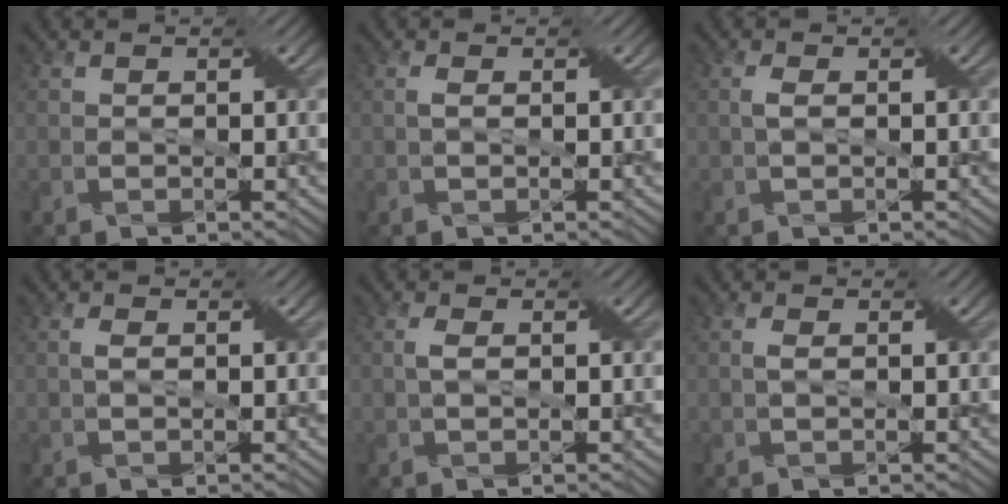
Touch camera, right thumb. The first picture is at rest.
{"total": 0.7, "force": [0.2, 0.1, 0.7], "torque": [-0.018, 0.004, 0.002]}
{"total": 1.2, "force": [0.2, 0.3, 1.1], "torque": [-0.028, 0.006, 0.001]}
{"total": 0.8, "force": [0.2, 0.2, 0.8], "torque": [-0.021, 0.004, 0.002]}
{"total": 1.2, "force": [0.2, 0.3, 1.2], "torque": [-0.030, 0.006, 0.002]}
{"total": 0.8, "force": [0.1, 0.1, 0.8], "torque": [-0.020, 0.004, 0.002]}